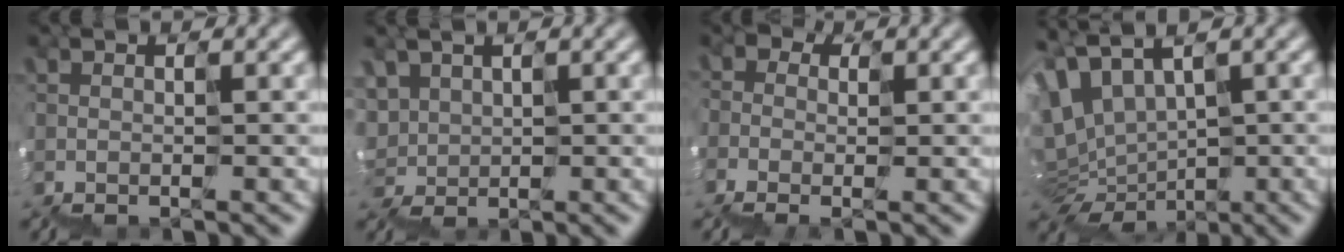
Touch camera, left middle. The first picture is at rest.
{"total": 2.4, "force": [1.8, 1.4, -0.7], "torque": [-0.019, 0.018, 0.041]}
{"total": 1.5, "force": [-1.0, 1.1, 0.0], "torque": [-0.021, 0.003, -0.019]}
{"total": 5.5, "force": [0.5, 3.5, 4.1], "torque": [-0.117, 0.002, 0.032]}